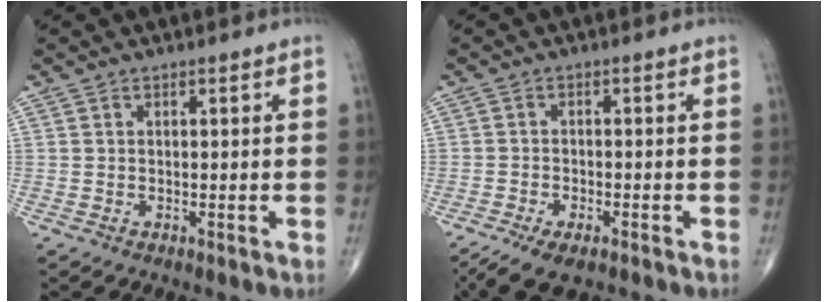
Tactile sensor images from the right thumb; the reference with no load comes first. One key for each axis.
{"total": 6.8, "fx": -4.5, "fy": 2.8, "fz": 4.3, "tx": -0.077, "ty": 0.002, "tz": -0.077}